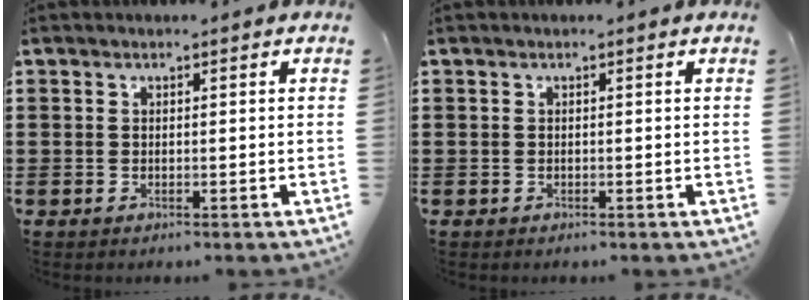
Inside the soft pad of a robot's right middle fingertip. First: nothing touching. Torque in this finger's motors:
{"motor_torque": [-0.11, -0.06, 0.05, -0.01]}